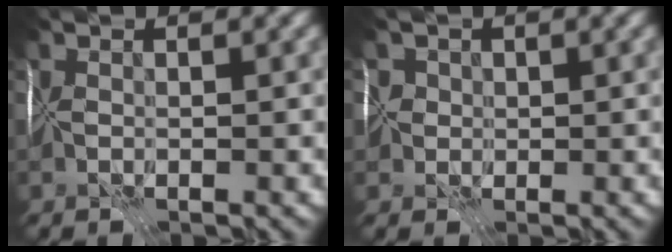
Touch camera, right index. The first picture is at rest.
{"total": 2.4, "force": [0.5, 2.3, 0.6], "torque": [-0.002, 0.010, 0.003]}